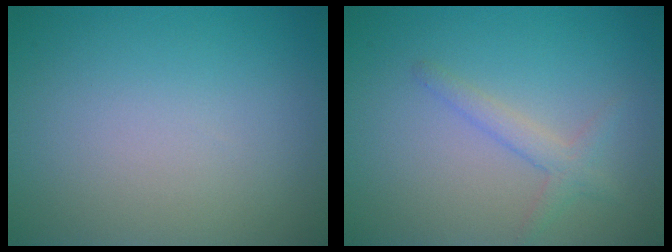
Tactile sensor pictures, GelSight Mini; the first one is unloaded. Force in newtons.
{"total": 1.9, "press": 1.9, "slide": 0.1}